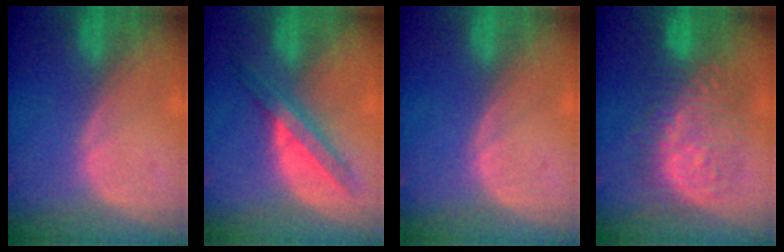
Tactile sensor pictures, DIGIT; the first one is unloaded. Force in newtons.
{"total": 5.9, "press": 5.9, "slide": 0.4}
{"total": 0.0}
{"total": 9.9, "press": 9.9, "slide": 0.5}